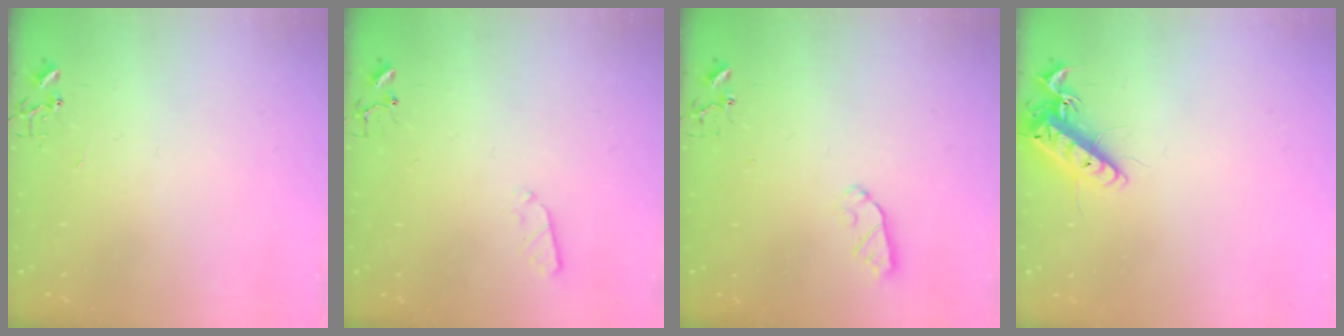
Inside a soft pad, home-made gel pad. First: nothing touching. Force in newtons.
{"total": 3.2, "press": 3.1, "slide": 0.5}
{"total": 5.2, "press": 5.2, "slide": 0.7}
{"total": 14.2, "press": 14.2, "slide": 1.4}